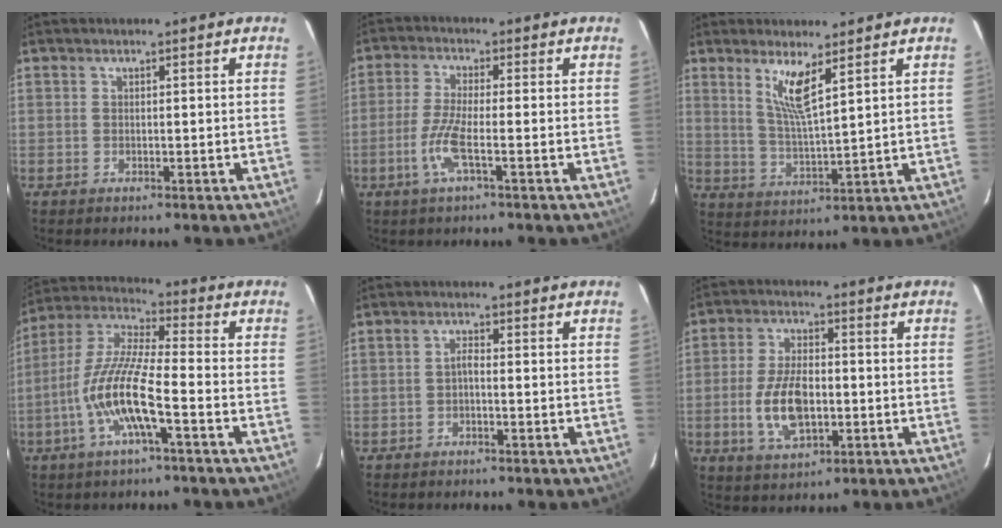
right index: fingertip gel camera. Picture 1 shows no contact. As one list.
[{"total": 6.1, "force": [-2.4, 0.3, 5.6], "torque": [-0.124, -0.006, -0.048]}, {"total": 6.6, "force": [3.7, 0.8, 5.4], "torque": [-0.106, -0.011, 0.074]}, {"total": 12.5, "force": [-4.7, 1.8, 11.4], "torque": [-0.236, -0.002, -0.094]}, {"total": 1.3, "force": [-0.7, 0.3, 1.0], "torque": [-0.020, 0.006, -0.015]}, {"total": 10.5, "force": [-2.1, 5.3, 8.8], "torque": [-0.178, -0.003, -0.033]}]